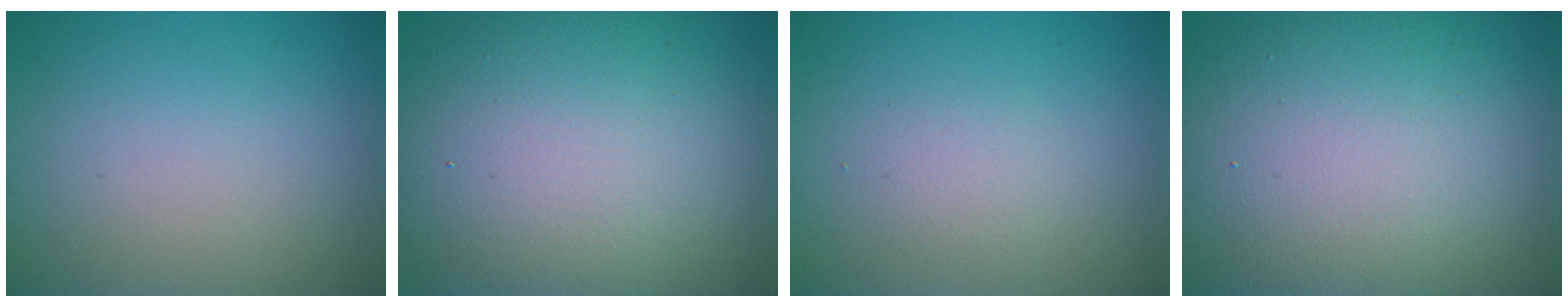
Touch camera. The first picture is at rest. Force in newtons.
{"total": 17.3, "press": 17.3, "slide": 1.2}
{"total": 1.3, "press": 1.3, "slide": 0.0}
{"total": 18.6, "press": 18.5, "slide": 1.2}